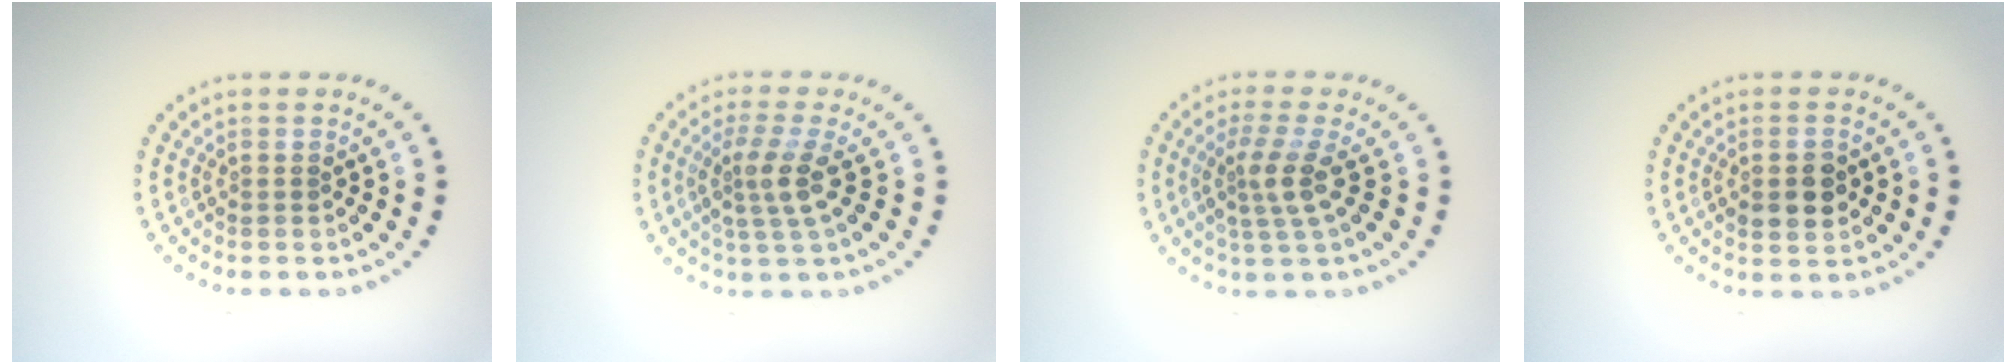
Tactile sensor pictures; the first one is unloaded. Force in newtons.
{"total": 3.0, "press": 2.3, "slide": 1.9}
{"total": 2.8, "press": 2.1, "slide": 1.8}
{"total": 2.9, "press": 2.9, "slide": 0.3}